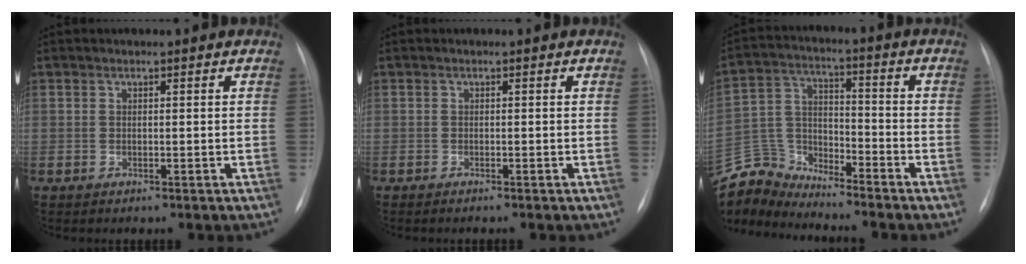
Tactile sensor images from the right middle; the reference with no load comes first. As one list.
[{"total": 0.8, "force": [-0.7, 0.0, 0.4], "torque": [-0.006, -0.001, -0.008]}, {"total": 9.3, "force": [-9.2, 1.0, -1.1], "torque": [0.015, 0.032, -0.184]}]